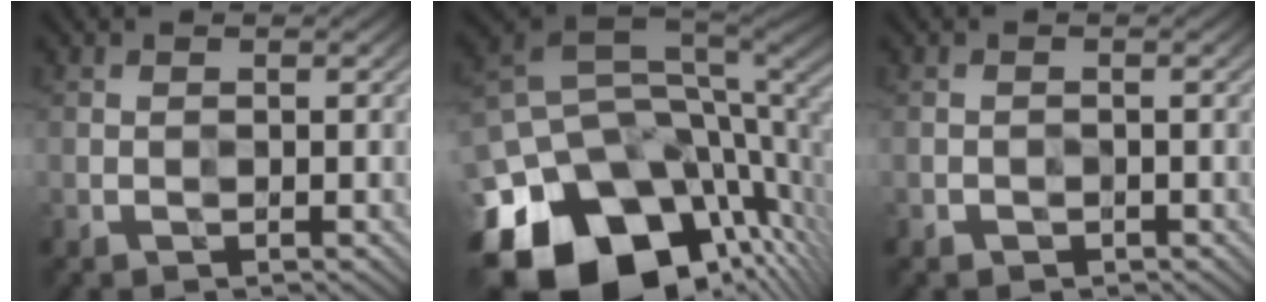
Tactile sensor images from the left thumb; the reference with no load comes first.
{"total": 18.2, "force": [-7.8, 12.3, 11.0], "torque": [-0.234, -0.029, -0.108]}
{"total": 1.2, "force": [-0.9, 0.7, -0.3], "torque": [0.009, -0.003, -0.014]}